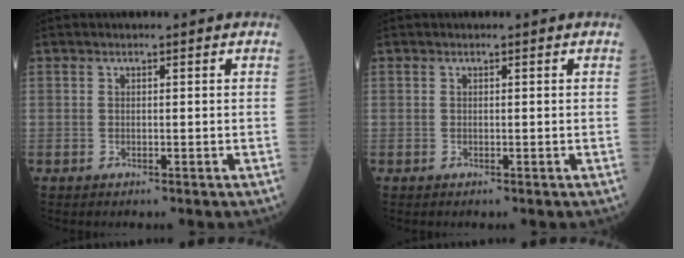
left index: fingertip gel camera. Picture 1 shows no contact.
{"total": 0.0}